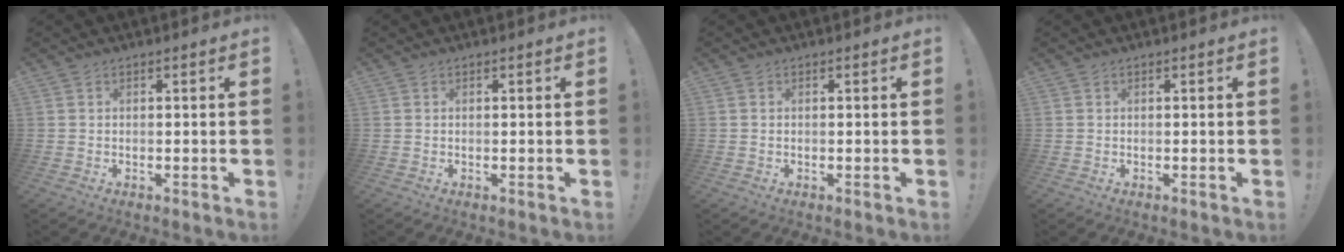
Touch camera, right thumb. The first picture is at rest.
{"total": 0.0}
{"total": 0.0}
{"total": 0.0}